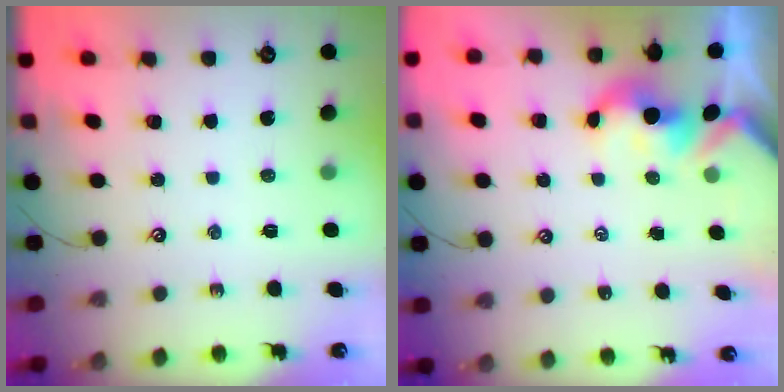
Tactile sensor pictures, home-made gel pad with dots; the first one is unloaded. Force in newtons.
{"total": 2.5, "press": 2.5, "slide": 0.2}